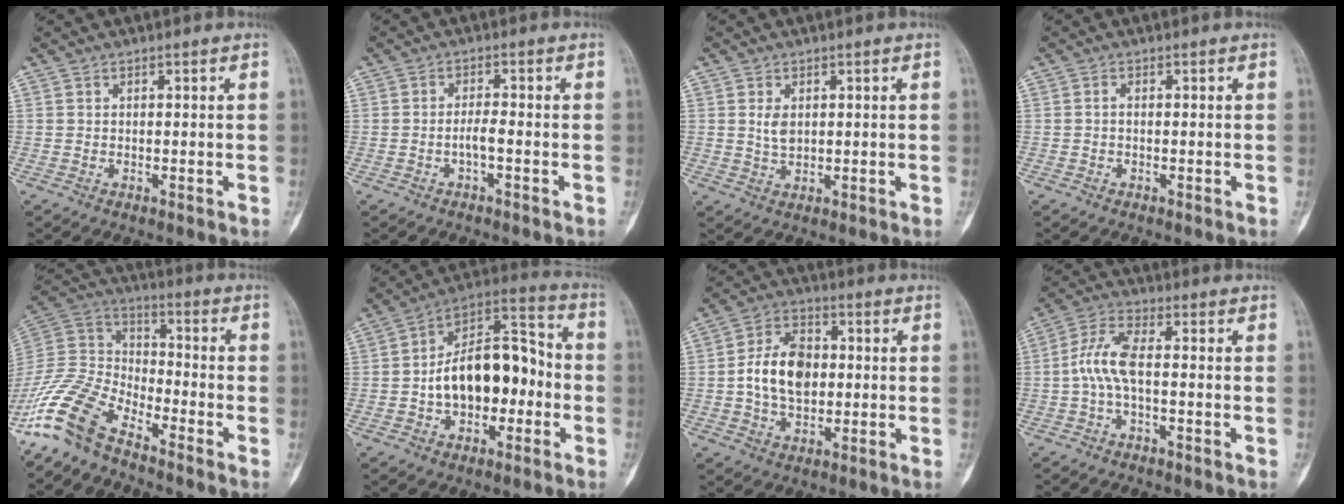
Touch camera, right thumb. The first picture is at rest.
{"total": 2.2, "force": [-1.0, 0.4, 2.0], "torque": [-0.038, 0.008, -0.020]}
{"total": 2.8, "force": [0.7, 1.8, 2.0], "torque": [-0.030, -0.005, 0.015]}
{"total": 0.6, "force": [-0.2, 0.4, 0.5], "torque": [-0.009, 0.001, -0.007]}
{"total": 13.3, "force": [-10.1, 5.5, 6.7], "torque": [-0.134, 0.072, -0.210]}
{"total": 17.8, "force": [-2.4, 10.5, 14.1], "torque": [-0.199, 0.054, -0.044]}
{"total": 11.3, "force": [0.0, 7.6, 8.4], "torque": [-0.133, 0.015, -0.004]}
{"total": 7.0, "force": [-0.8, 2.7, 6.4], "torque": [-0.147, 0.026, -0.021]}